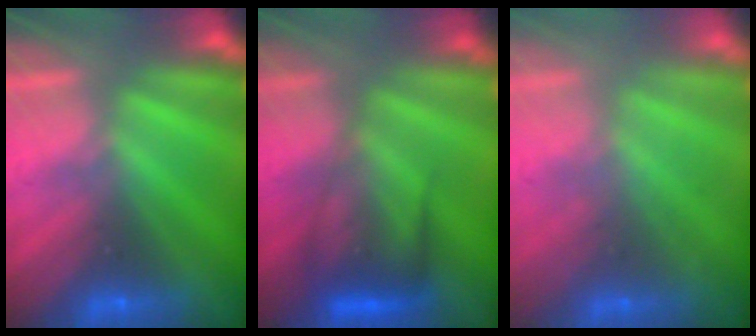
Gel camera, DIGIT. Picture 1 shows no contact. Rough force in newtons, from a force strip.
{"total": 6.5}
{"total": 2.3}